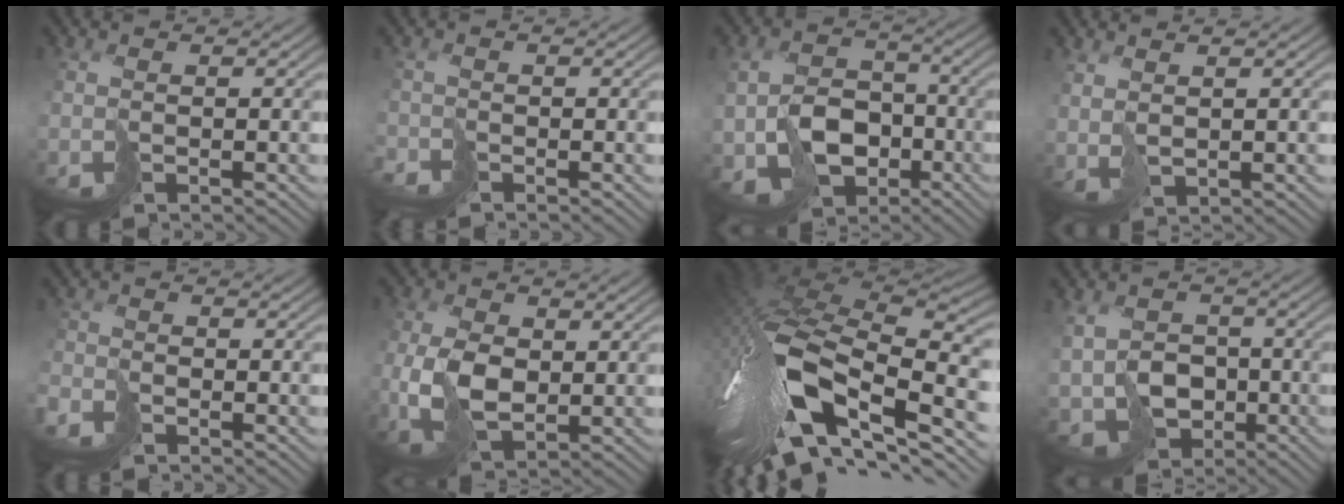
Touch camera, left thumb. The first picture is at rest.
{"total": 1.8, "force": [-1.7, 0.3, -0.3], "torque": [0.006, -0.011, -0.039]}
{"total": 8.0, "force": [-2.5, 6.6, 3.8], "torque": [-0.082, -0.019, -0.042]}
{"total": 1.7, "force": [1.6, 0.3, 0.3], "torque": [-0.011, 0.002, 0.040]}
{"total": 3.0, "force": [-2.4, 1.5, 0.8], "torque": [-0.025, -0.012, -0.058]}
{"total": 6.9, "force": [-0.4, 4.8, 4.9], "torque": [-0.135, -0.009, -0.004]}
{"total": 15.8, "force": [-3.8, 8.7, 12.7], "torque": [-0.283, -0.023, -0.053]}
{"total": 5.7, "force": [-1.0, 5.3, 2.0], "torque": [-0.050, -0.016, -0.013]}